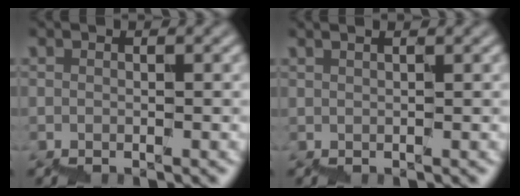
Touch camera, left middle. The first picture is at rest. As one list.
[{"total": 0.8, "force": [0.7, 0.0, 0.4], "torque": [0.001, 0.000, 0.010]}]